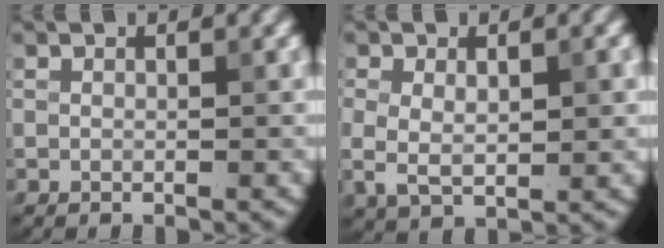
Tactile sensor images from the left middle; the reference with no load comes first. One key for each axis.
{"total": 4.5, "fx": 0.0, "fy": 2.5, "fz": 3.8, "tx": -0.075, "ty": -0.006, "tz": 0.001}